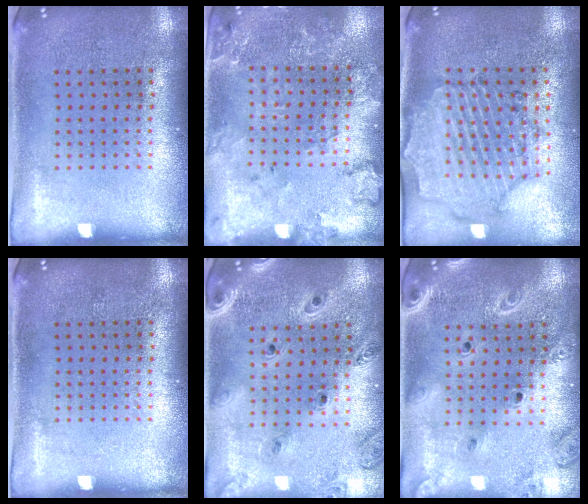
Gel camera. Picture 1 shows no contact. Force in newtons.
{"total": 1.9, "press": 1.9, "slide": 0.2}
{"total": 1.6, "press": 1.6, "slide": 0.3}
{"total": 0.0}
{"total": 1.4, "press": 1.4, "slide": 0.1}
{"total": 2.3, "press": 2.1, "slide": 0.9}